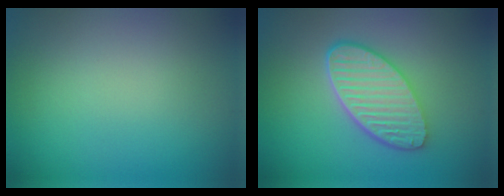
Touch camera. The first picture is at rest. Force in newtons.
{"total": 5.7, "press": 4.5, "slide": 3.5}